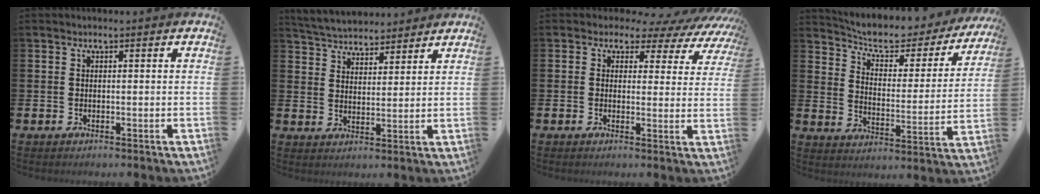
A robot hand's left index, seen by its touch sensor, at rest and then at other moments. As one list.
[{"total": 4.9, "force": [4.8, 1.1, 0.0], "torque": [-0.025, -0.025, 0.086]}, {"total": 2.7, "force": [1.7, 2.0, 0.8], "torque": [-0.023, -0.021, 0.016]}, {"total": 7.1, "force": [6.2, 2.3, 2.6], "torque": [-0.078, -0.041, 0.100]}]